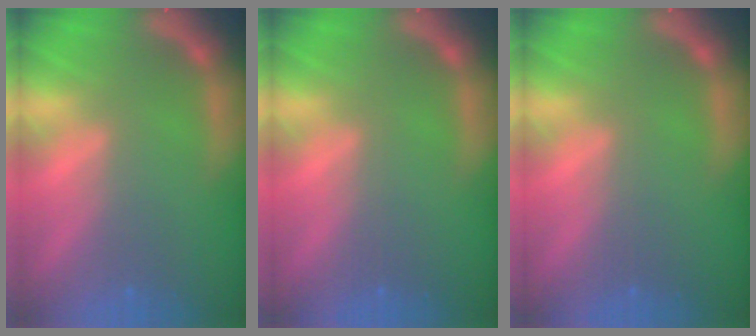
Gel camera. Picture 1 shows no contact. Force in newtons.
{"total": 0.0}
{"total": 0.0}